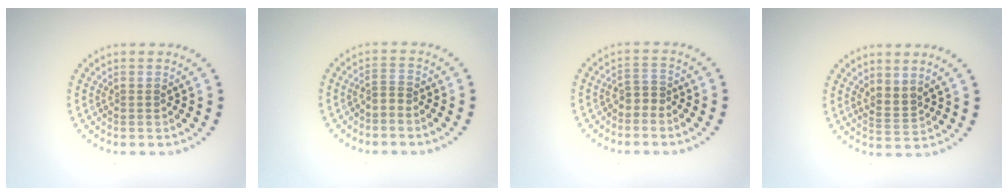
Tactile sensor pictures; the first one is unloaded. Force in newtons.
{"total": 1.0, "press": 0.5, "slide": 0.8}
{"total": 1.6, "press": 1.2, "slide": 1.0}
{"total": 2.0, "press": 1.5, "slide": 1.4}